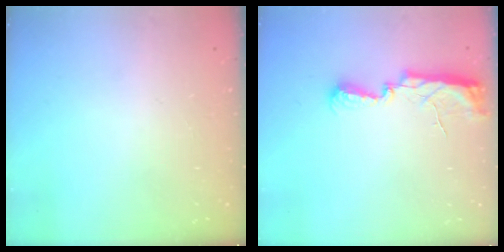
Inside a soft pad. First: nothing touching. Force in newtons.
{"total": 8.9, "press": 8.2, "slide": 3.4}